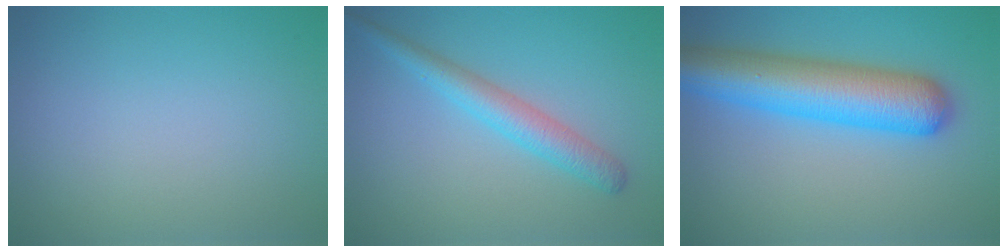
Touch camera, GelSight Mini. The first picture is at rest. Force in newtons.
{"total": 3.3, "press": 3.3, "slide": 0.1}
{"total": 8.4, "press": 8.4, "slide": 0.3}